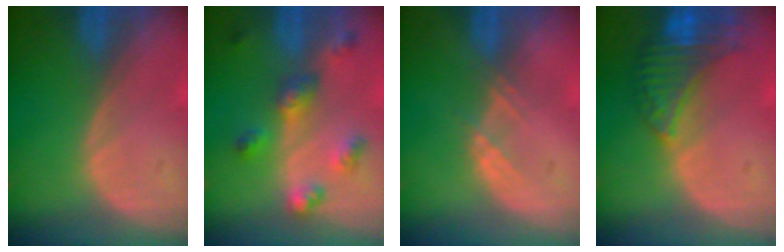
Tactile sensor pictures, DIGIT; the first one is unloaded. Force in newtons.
{"total": 6.6, "press": 5.8, "slide": 3.1}
{"total": 1.9, "press": 1.8, "slide": 0.8}
{"total": 8.3, "press": 7.2, "slide": 4.0}